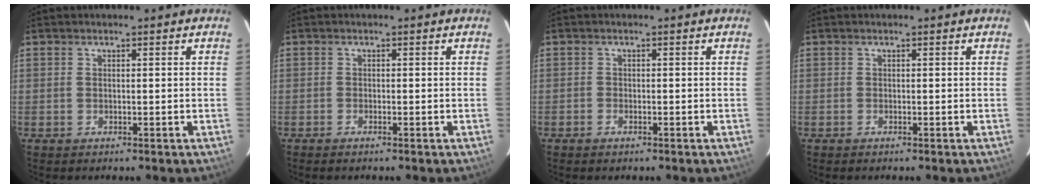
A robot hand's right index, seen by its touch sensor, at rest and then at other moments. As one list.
[{"total": 0.8, "force": [-0.7, 0.1, 0.5], "torque": [-0.013, 0.000, -0.015]}, {"total": 1.2, "force": [-0.9, 0.6, 0.4], "torque": [-0.010, 0.000, -0.018]}, {"total": 0.0}]